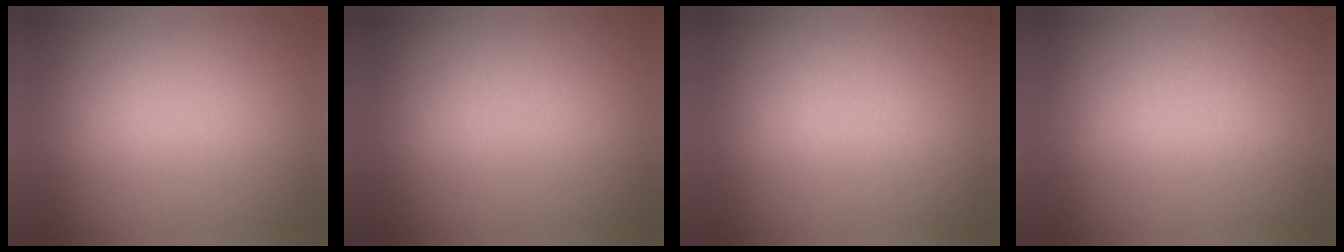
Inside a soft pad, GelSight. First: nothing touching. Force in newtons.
{"total": 0.0}
{"total": 2.6}
{"total": 2.7}